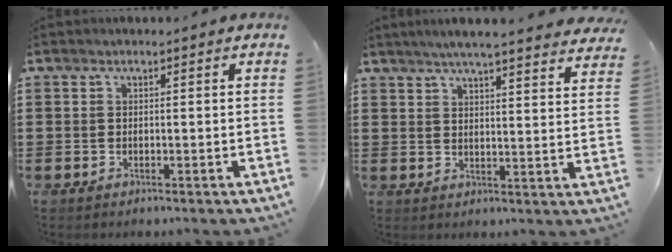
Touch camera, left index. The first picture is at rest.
{"total": 4.9, "force": [4.5, -0.2, 1.9], "torque": [-0.052, -0.019, 0.079]}